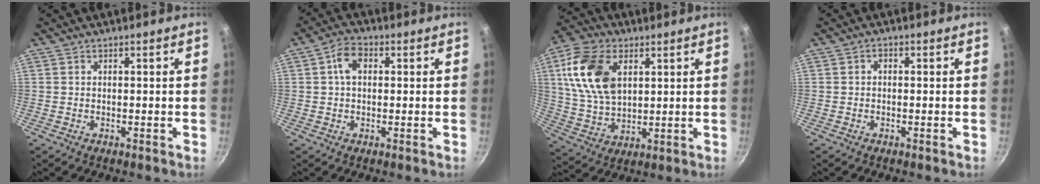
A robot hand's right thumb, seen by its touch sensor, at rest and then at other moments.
{"total": 5.2, "force": [1.0, 3.6, 3.7], "torque": [-0.053, 0.012, 0.009]}
{"total": 15.8, "force": [4.7, 10.1, 11.2], "torque": [-0.197, -0.007, 0.092]}
{"total": 1.3, "force": [0.0, 1.0, 0.8], "torque": [-0.013, 0.007, -0.002]}